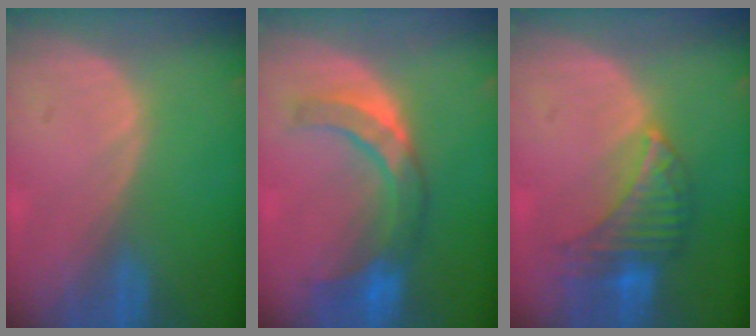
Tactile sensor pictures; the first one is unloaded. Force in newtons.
{"total": 7.6, "press": 7.5, "slide": 1.3}
{"total": 7.4, "press": 6.9, "slide": 2.5}